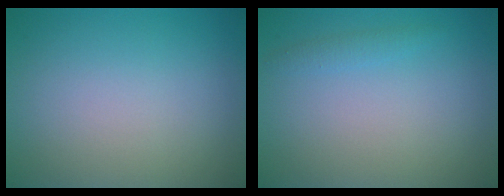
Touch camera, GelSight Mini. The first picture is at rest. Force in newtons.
{"total": 0.9, "press": 0.9, "slide": 0.0}